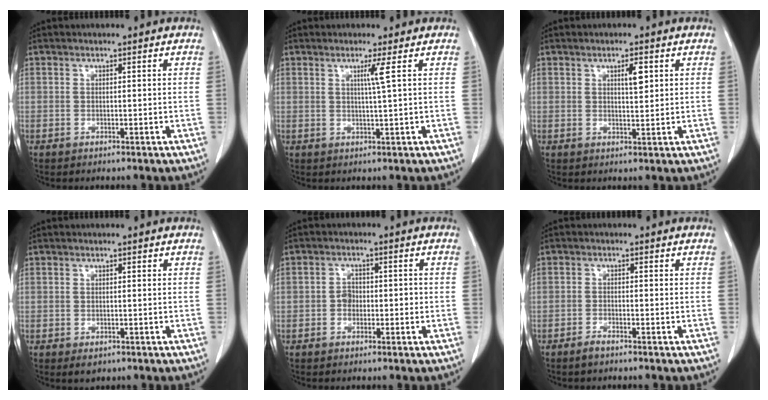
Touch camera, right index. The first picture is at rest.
{"total": 2.3, "force": [0.8, -0.9, 1.9], "torque": [-0.037, -0.006, 0.017]}
{"total": 2.8, "force": [1.1, 0.6, 2.5], "torque": [-0.041, -0.002, 0.018]}
{"total": 1.6, "force": [-0.7, 1.1, 0.8], "torque": [-0.005, 0.001, -0.004]}
{"total": 2.2, "force": [-0.5, 1.8, 1.3], "torque": [-0.013, 0.011, -0.008]}
{"total": 1.6, "force": [-1.4, 0.2, 0.8], "torque": [-0.018, -0.001, -0.027]}